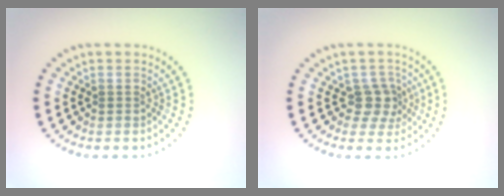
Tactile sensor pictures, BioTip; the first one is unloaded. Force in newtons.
{"total": 2.5, "press": 1.9, "slide": 1.6}